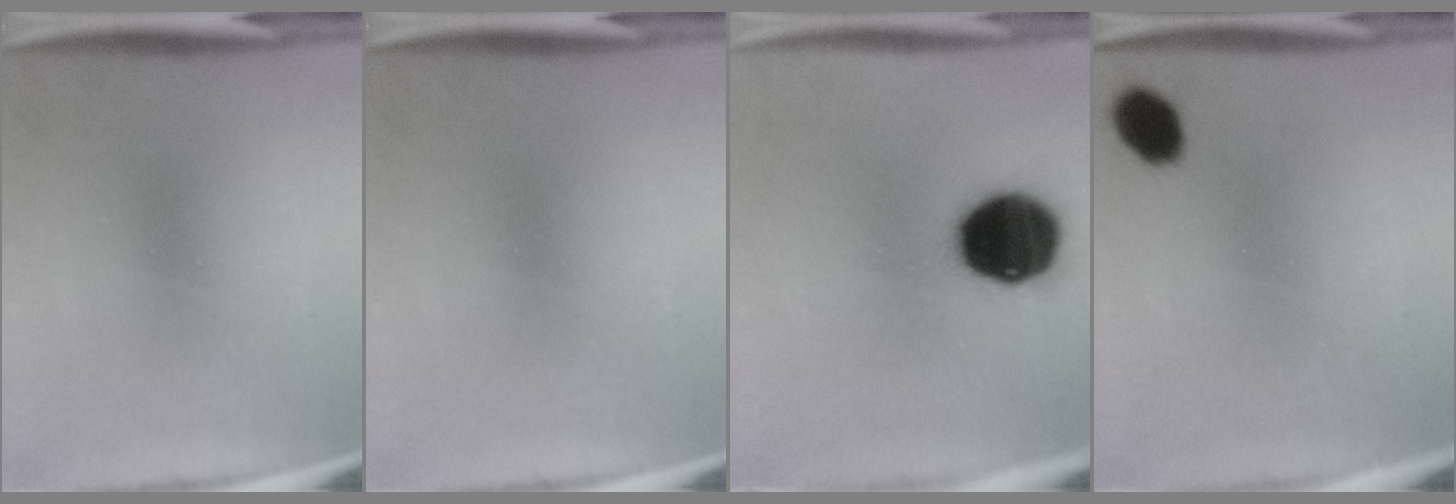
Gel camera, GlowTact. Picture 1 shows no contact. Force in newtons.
{"total": 0.0}
{"total": 17.5}
{"total": 6.2}